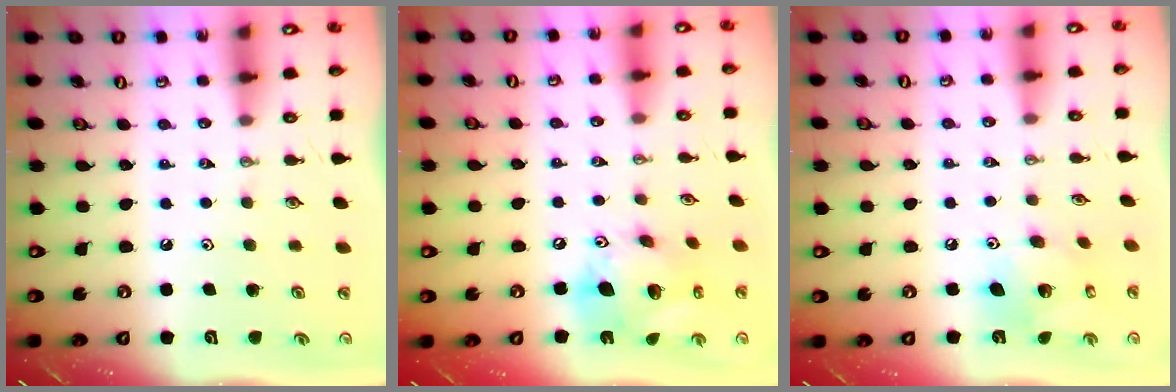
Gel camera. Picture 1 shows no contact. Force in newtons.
{"total": 16.5, "press": 16.3, "slide": 3.1}
{"total": 10.9, "press": 10.9, "slide": 0.6}